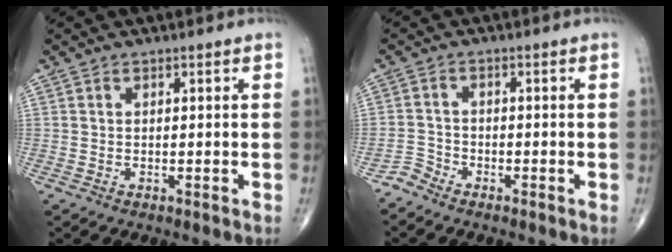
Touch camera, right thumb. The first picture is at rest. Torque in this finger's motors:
{"motor_torque": [0.20, -0.56, -0.28, -0.31, -0.03]}